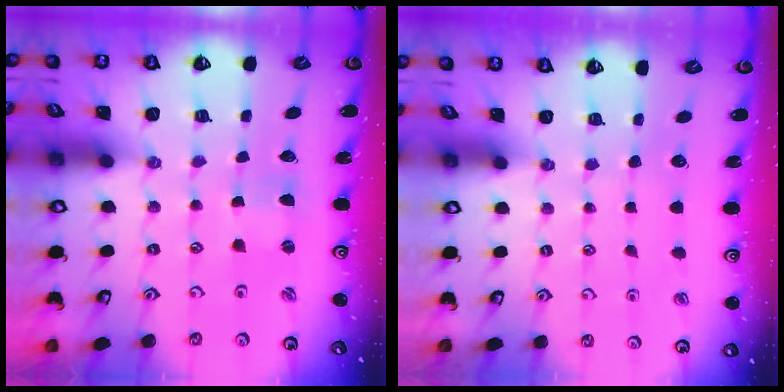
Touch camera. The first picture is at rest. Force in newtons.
{"total": 0.0}